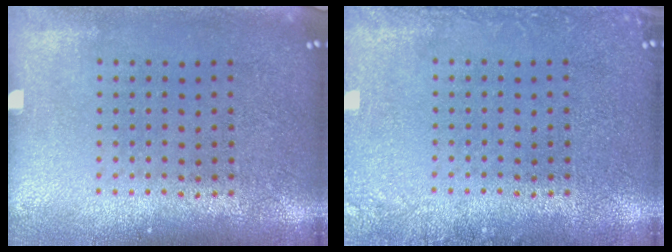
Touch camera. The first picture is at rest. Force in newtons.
{"total": 1.4, "press": 1.4, "slide": 0.2}